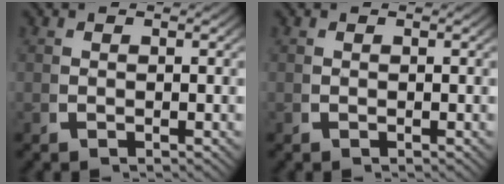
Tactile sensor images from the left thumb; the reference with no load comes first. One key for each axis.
{"total": 0.0}